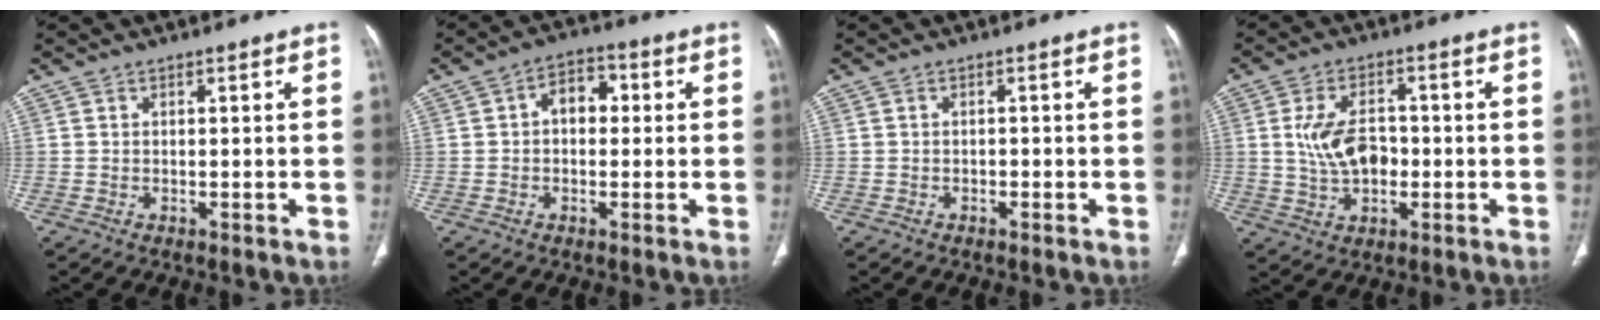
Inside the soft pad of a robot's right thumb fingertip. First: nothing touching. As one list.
[{"total": 5.8, "force": [0.5, 4.0, 4.1], "torque": [-0.043, 0.020, -0.002]}, {"total": 0.7, "force": [-0.4, 0.5, 0.2], "torque": [-0.003, 0.002, -0.010]}, {"total": 9.2, "force": [-0.2, 5.8, 7.1], "torque": [-0.119, 0.012, 0.002]}]